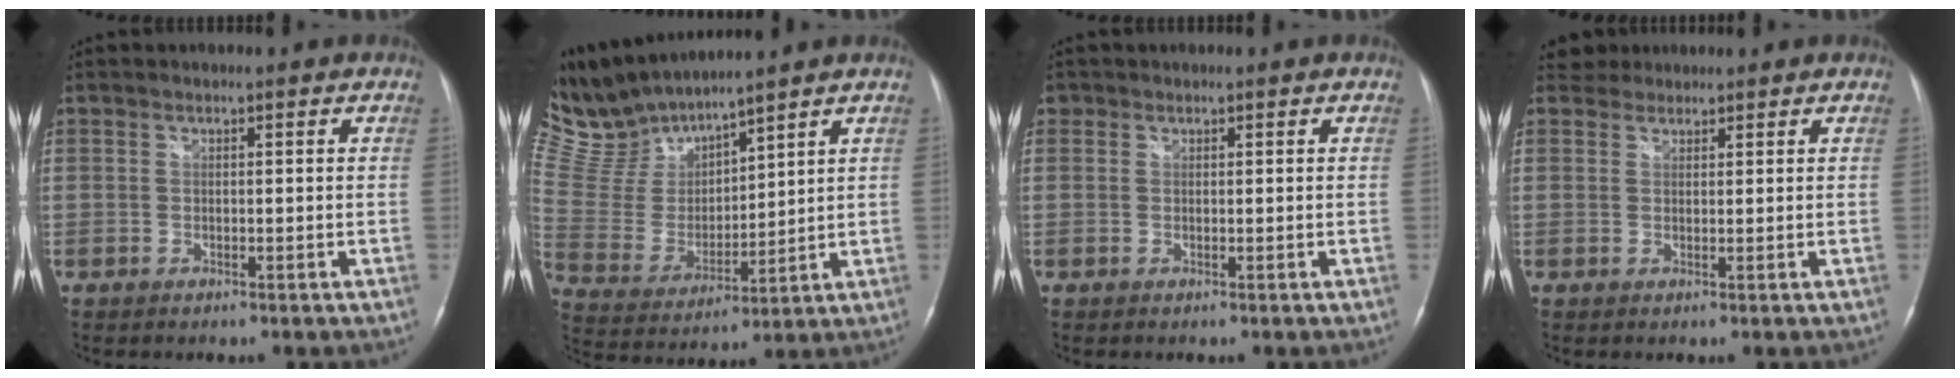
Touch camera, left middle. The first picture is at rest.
{"total": 11.7, "force": [11.4, 1.4, 2.7], "torque": [-0.084, 0.011, 0.249]}
{"total": 0.7, "force": [0.4, 0.6, 0.0], "torque": [0.005, 0.001, 0.004]}
{"total": 2.1, "force": [1.8, 0.8, -0.6], "torque": [0.008, 0.009, 0.028]}